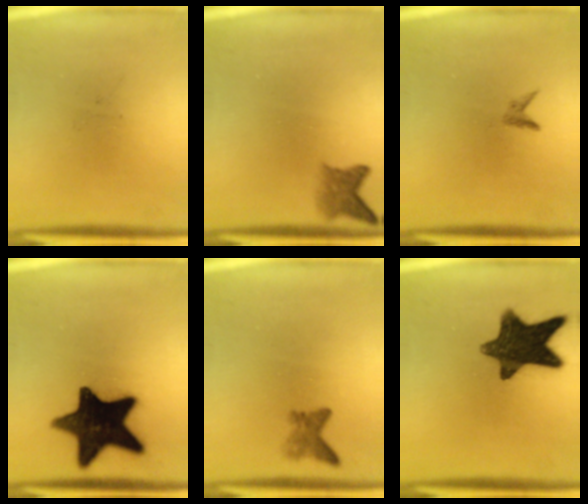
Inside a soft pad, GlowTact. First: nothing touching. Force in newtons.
{"total": 2.9}
{"total": 0.8}
{"total": 17.8}
{"total": 2.0}
{"total": 12.9}